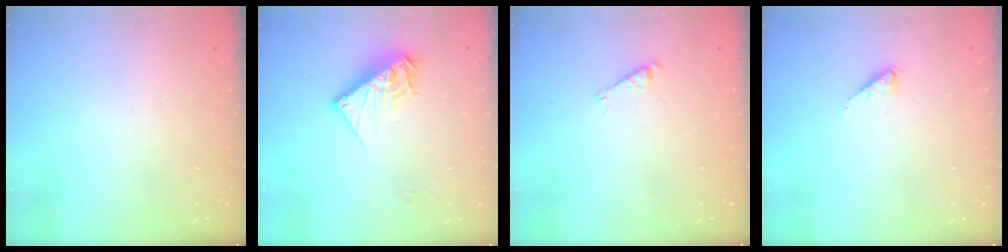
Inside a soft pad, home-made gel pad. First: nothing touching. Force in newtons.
{"total": 10.4, "press": 10.4, "slide": 0.9}
{"total": 3.3, "press": 3.3, "slide": 0.3}
{"total": 1.2, "press": 1.2, "slide": 0.2}